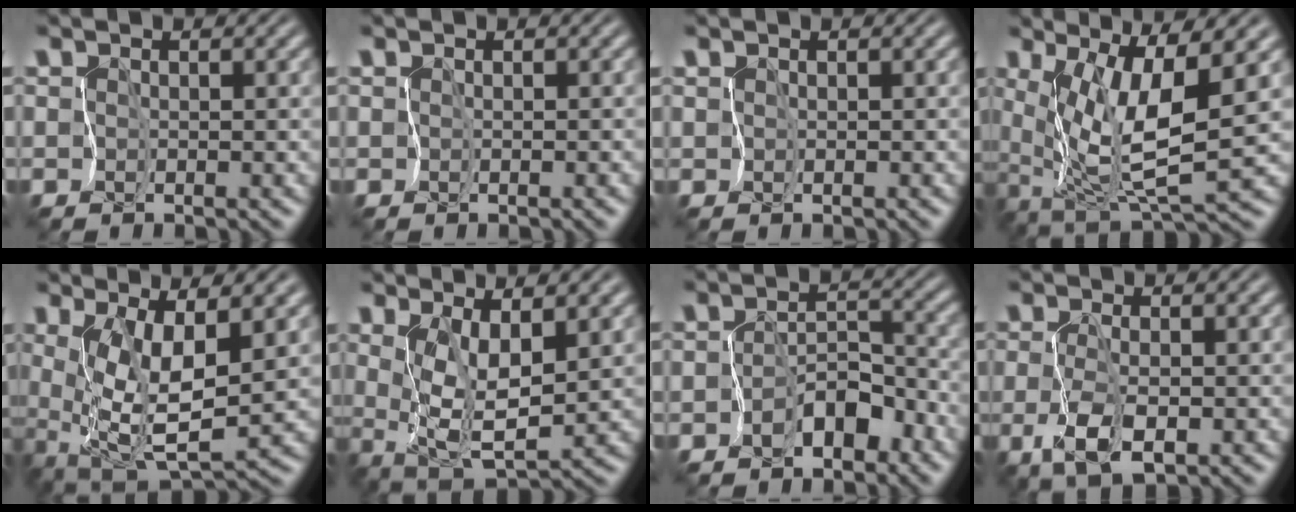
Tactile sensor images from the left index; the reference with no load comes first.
{"total": 0.0}
{"total": 0.0}
{"total": 7.2, "force": [1.5, 1.7, 6.8], "torque": [-0.137, -0.020, 0.038]}
{"total": 6.7, "force": [1.1, 2.1, 6.2], "torque": [-0.125, -0.020, 0.025]}
{"total": 4.6, "force": [1.4, 1.4, 4.1], "torque": [-0.090, -0.020, 0.033]}
{"total": 3.5, "force": [-2.6, 1.6, 1.7], "torque": [-0.020, 0.005, -0.044]}
{"total": 3.3, "force": [-1.1, 1.3, 2.9], "torque": [-0.066, -0.010, -0.016]}